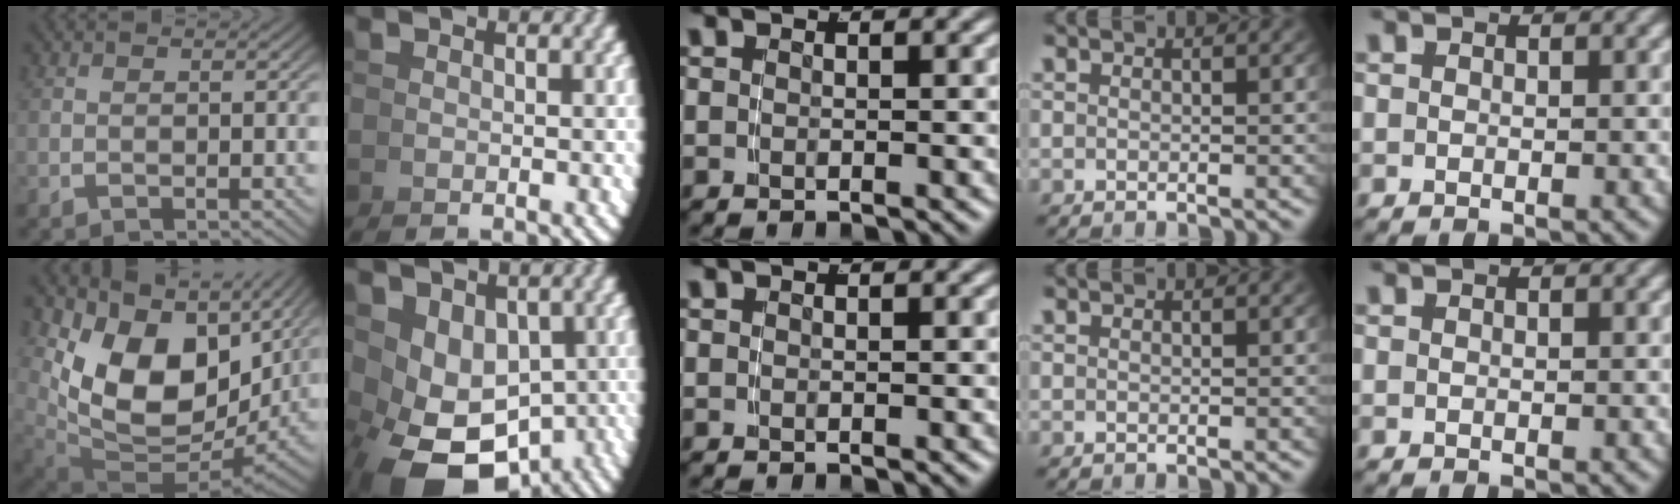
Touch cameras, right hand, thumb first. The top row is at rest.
{"thumb": {"total": 16.3, "force": [2.4, 10.2, 12.5], "torque": [-0.254, -0.037, 0.062]}, "index": {"total": 8.5, "force": [-2.8, 5.8, 5.6], "torque": [-0.129, -0.046, -0.015]}}